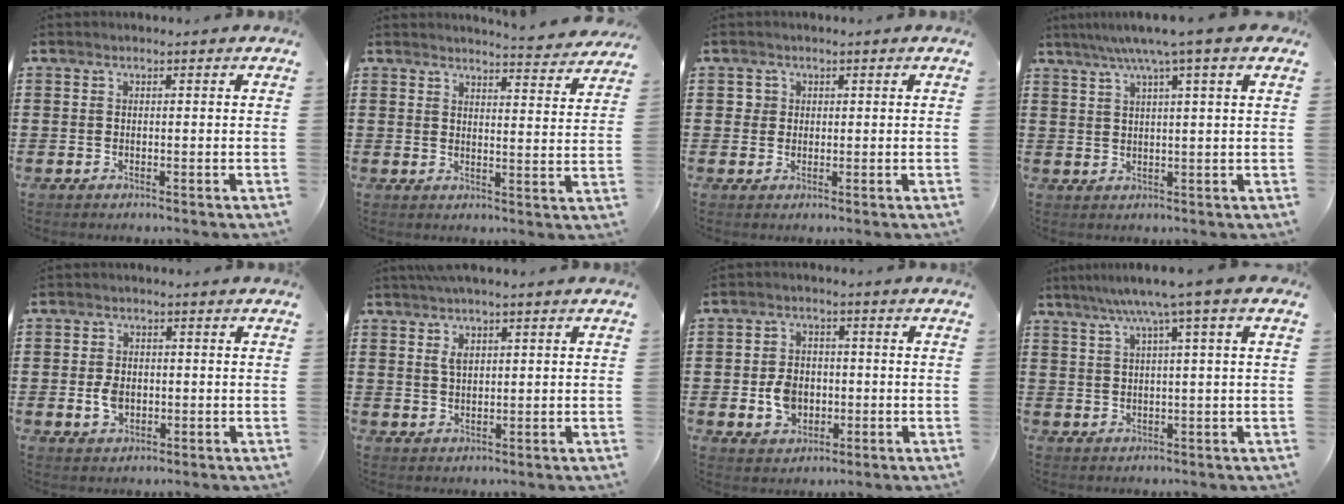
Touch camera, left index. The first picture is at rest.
{"total": 4.5, "force": [4.4, -0.3, 0.9], "torque": [-0.017, -0.031, 0.076]}
{"total": 1.5, "force": [0.5, 1.4, 0.2], "torque": [-0.009, 0.007, 0.009]}
{"total": 5.7, "force": [3.8, -0.7, 4.2], "torque": [-0.092, -0.004, 0.061]}
{"total": 3.3, "force": [-0.4, 2.3, 2.4], "torque": [-0.054, 0.001, -0.009]}
{"total": 2.7, "force": [1.4, 0.8, 2.3], "torque": [-0.048, 0.006, 0.023]}
{"total": 5.5, "force": [-0.9, 4.3, 3.4], "torque": [-0.067, 0.004, -0.020]}
{"total": 5.6, "force": [2.9, -0.6, 4.8], "torque": [-0.101, -0.003, 0.044]}